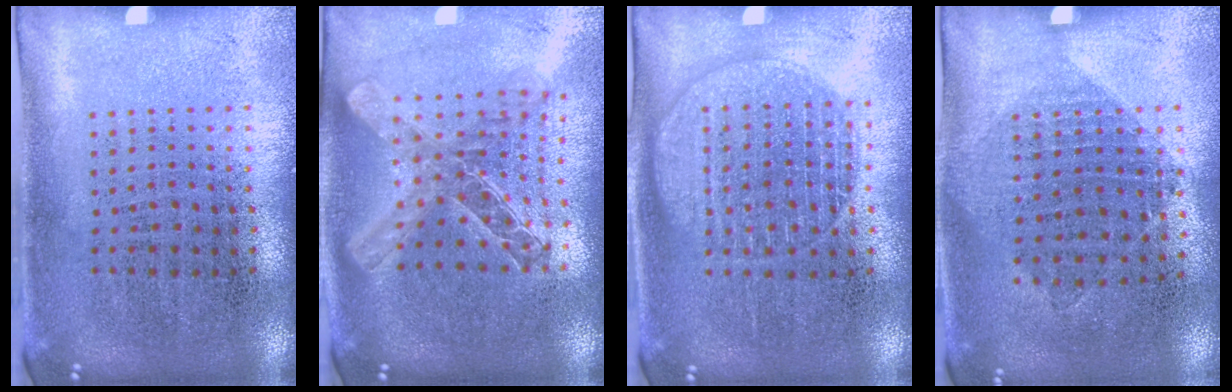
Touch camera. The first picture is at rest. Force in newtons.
{"total": 2.0, "press": 1.7, "slide": 1.1}
{"total": 1.4, "press": 1.4, "slide": 0.2}
{"total": 1.1, "press": 0.9, "slide": 0.5}